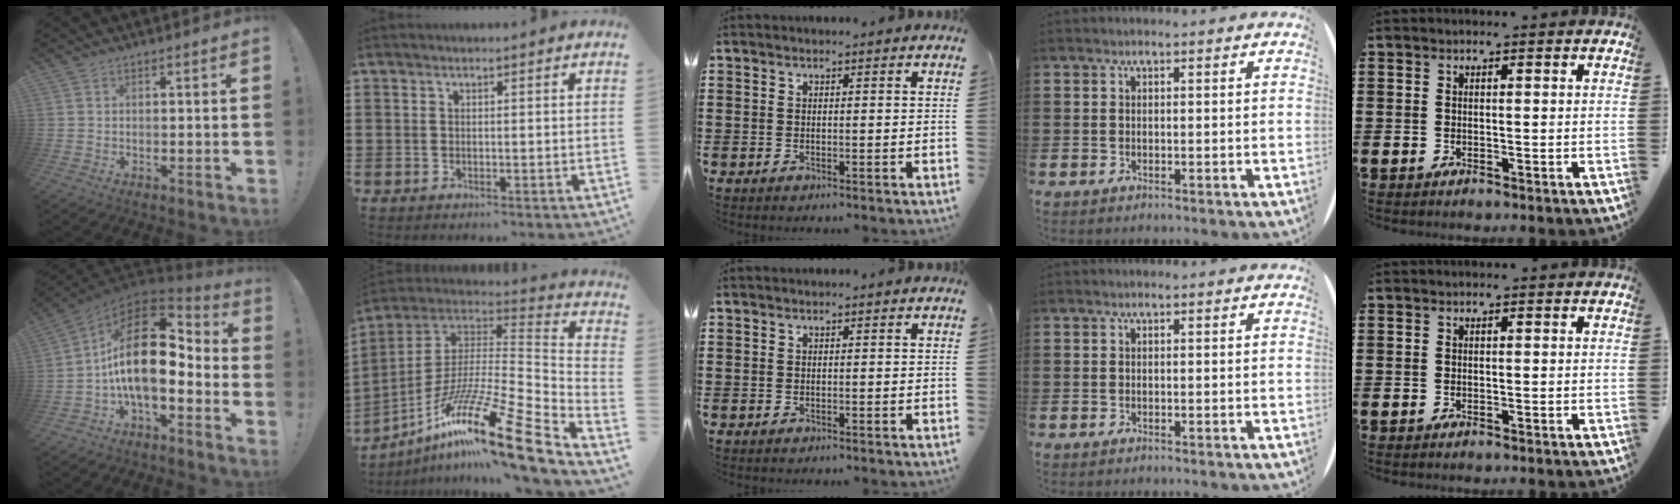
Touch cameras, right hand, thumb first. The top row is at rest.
{"thumb": {"total": 21.3, "force": [2.1, 10.1, 18.6], "torque": [-0.338, -0.004, 0.040]}, "index": {"total": 19.9, "force": [-12.6, 2.5, 15.2], "torque": [-0.275, 0.019, -0.229]}}